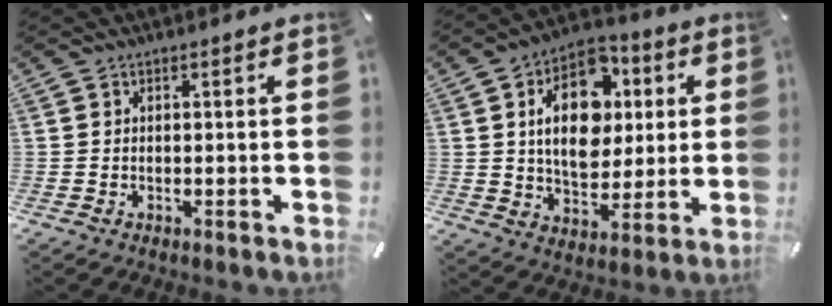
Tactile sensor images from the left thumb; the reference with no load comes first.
{"total": 17.1, "force": [4.0, 11.9, 11.6], "torque": [-0.191, 0.002, 0.070]}